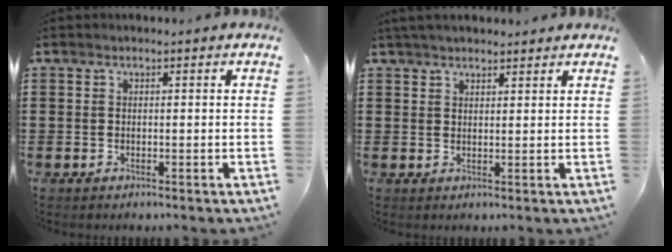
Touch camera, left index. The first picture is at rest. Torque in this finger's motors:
{"motor_torque": [2.14, 0.00, 0.32, 0.13]}